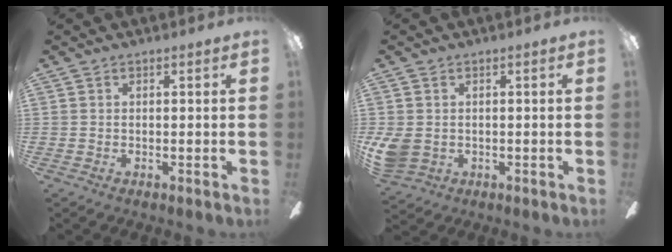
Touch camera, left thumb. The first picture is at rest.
{"total": 5.8, "force": [0.0, 4.8, 3.2], "torque": [-0.082, 0.006, 0.002]}